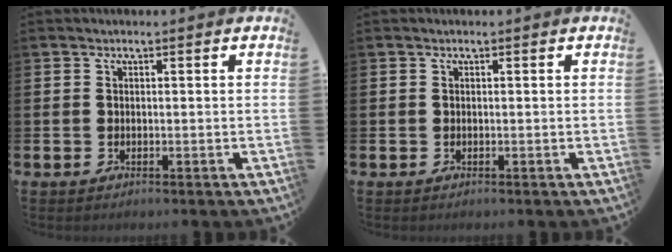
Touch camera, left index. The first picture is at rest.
{"total": 0.0}